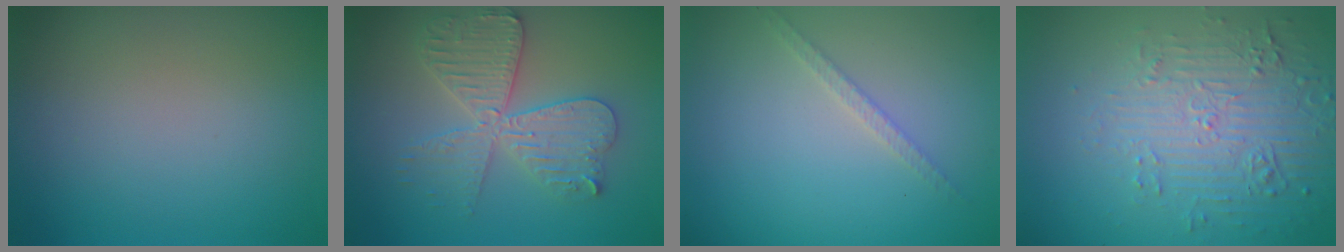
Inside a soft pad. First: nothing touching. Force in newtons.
{"total": 5.7, "press": 5.6, "slide": 0.7}
{"total": 1.3, "press": 1.3, "slide": 0.2}
{"total": 5.3, "press": 3.6, "slide": 3.9}